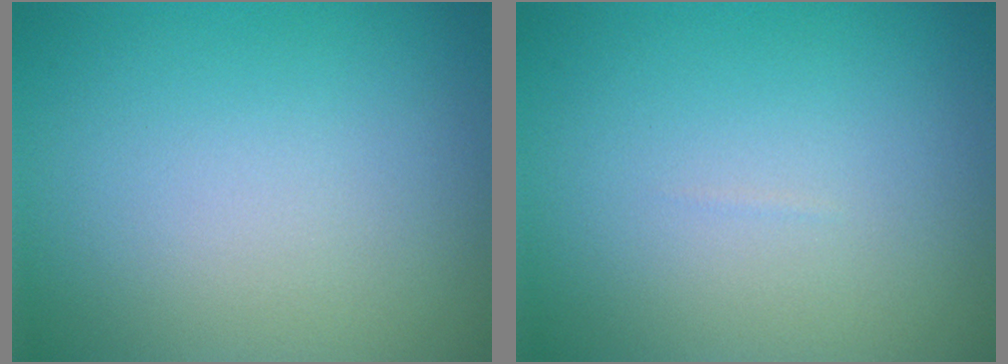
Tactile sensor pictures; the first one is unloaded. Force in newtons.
{"total": 0.0}